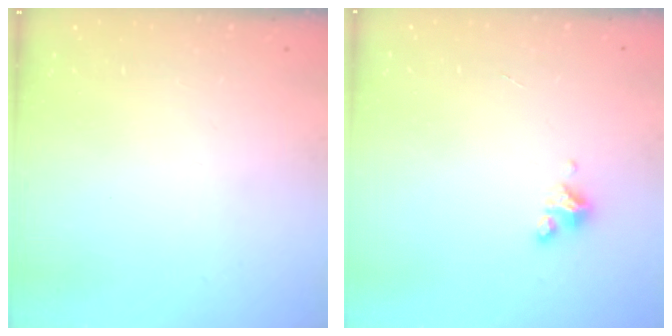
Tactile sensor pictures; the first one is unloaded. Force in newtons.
{"total": 3.4, "press": 3.4, "slide": 0.4}